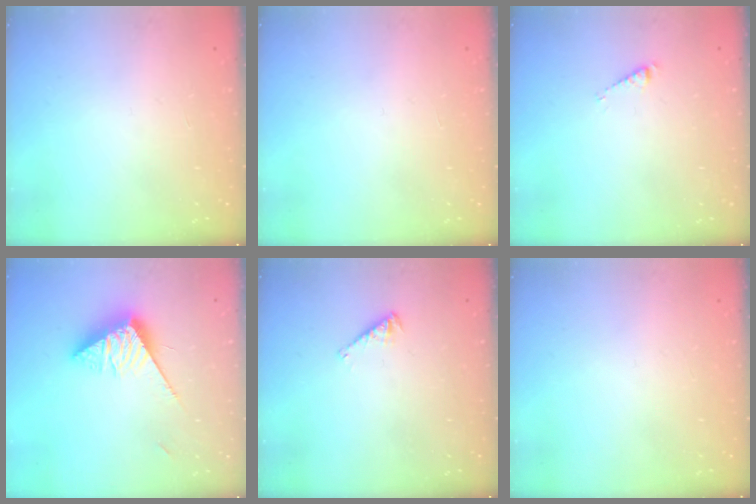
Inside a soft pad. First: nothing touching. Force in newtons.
{"total": 0.0}
{"total": 2.7, "press": 2.7, "slide": 0.2}
{"total": 11.3, "press": 11.3, "slide": 0.3}
{"total": 2.5, "press": 2.5, "slide": 0.4}
{"total": 0.0}